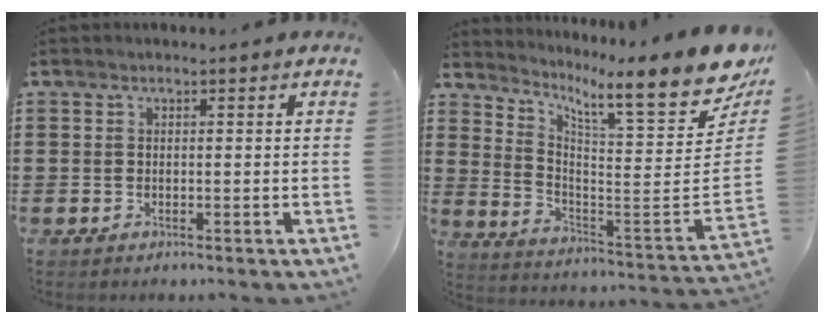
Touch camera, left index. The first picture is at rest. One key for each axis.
{"total": 9.8, "fx": 7.4, "fy": 0.6, "fz": 6.4, "tx": -0.113, "ty": -0.078, "tz": 0.108}